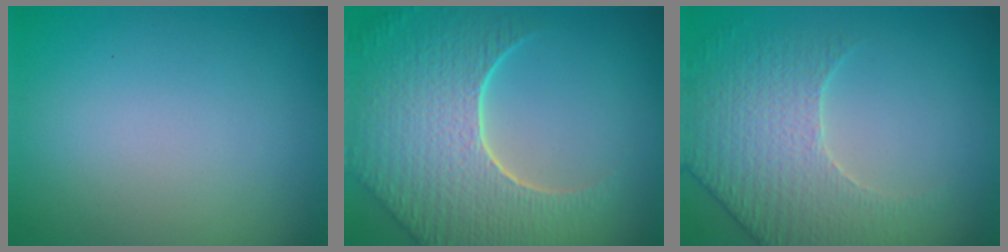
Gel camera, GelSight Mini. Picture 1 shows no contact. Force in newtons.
{"total": 8.7, "press": 6.2, "slide": 6.2}
{"total": 3.9, "press": 3.7, "slide": 0.9}